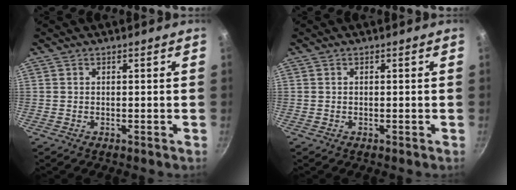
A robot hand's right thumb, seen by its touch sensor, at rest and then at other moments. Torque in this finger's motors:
{"motor_torque": [-0.24, -0.01, -0.22, 0.23, -0.02]}